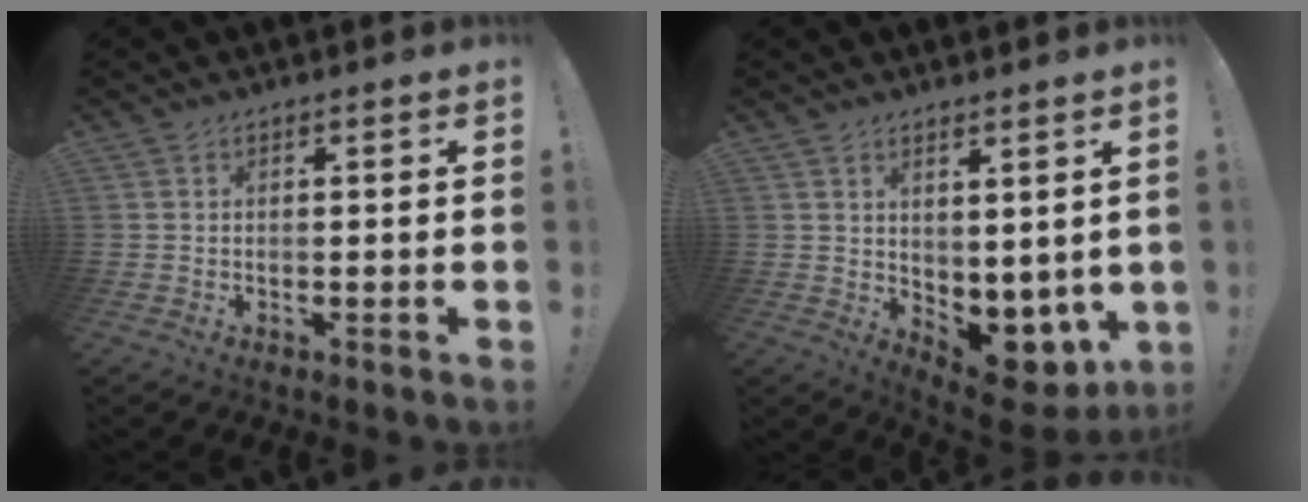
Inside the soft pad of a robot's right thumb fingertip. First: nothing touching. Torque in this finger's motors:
{"motor_torque": [0.02, 0.24, 0.47, 0.35, 0.06]}